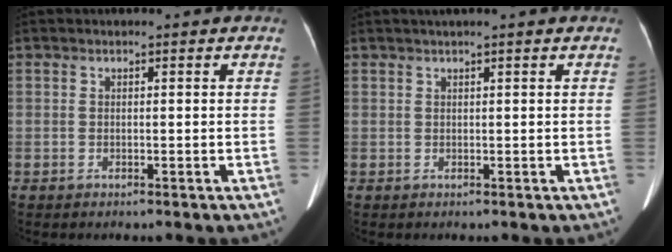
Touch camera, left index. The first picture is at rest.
{"total": 3.0, "force": [2.4, -0.2, 1.7], "torque": [-0.020, 0.030, 0.033]}